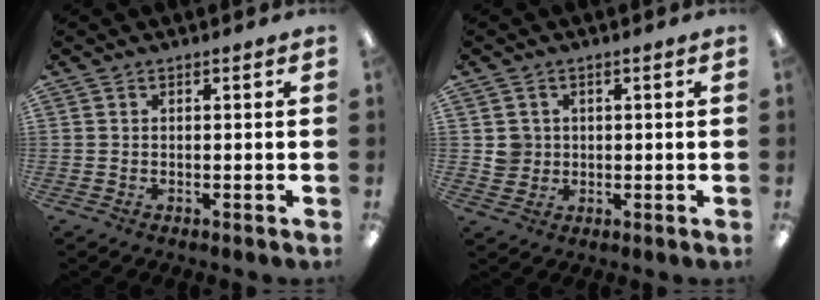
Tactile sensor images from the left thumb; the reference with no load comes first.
{"total": 3.8, "force": [0.7, 3.7, 0.5], "torque": [-0.003, 0.002, 0.010]}